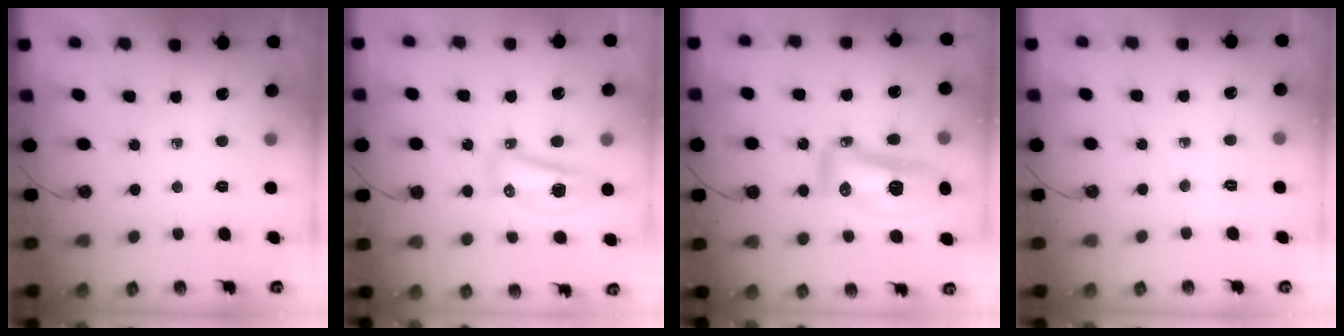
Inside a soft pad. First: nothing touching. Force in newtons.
{"total": 9.6, "press": 9.1, "slide": 2.9}
{"total": 16.6, "press": 16.4, "slide": 2.3}
{"total": 2.8, "press": 2.7, "slide": 0.4}